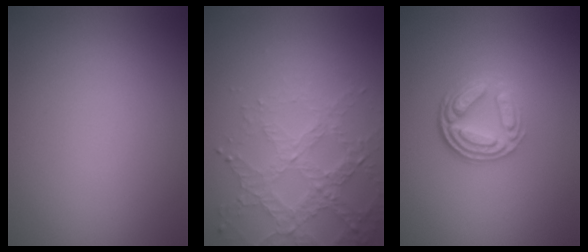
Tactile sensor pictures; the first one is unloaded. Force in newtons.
{"total": 4.1, "press": 3.8, "slide": 1.6}
{"total": 4.5, "press": 3.4, "slide": 2.9}